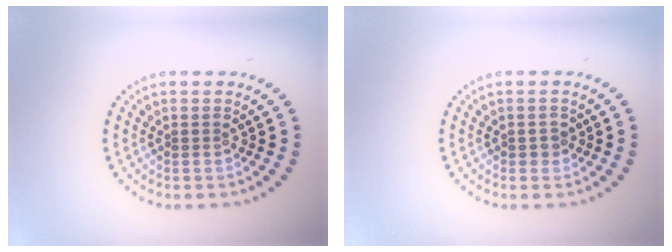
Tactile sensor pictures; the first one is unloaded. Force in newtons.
{"total": 1.1, "press": 0.9, "slide": 0.5}